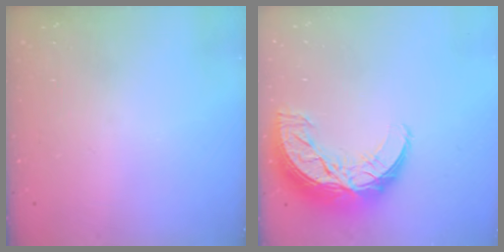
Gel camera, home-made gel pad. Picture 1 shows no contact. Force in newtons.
{"total": 14.7, "press": 14.7, "slide": 1.0}